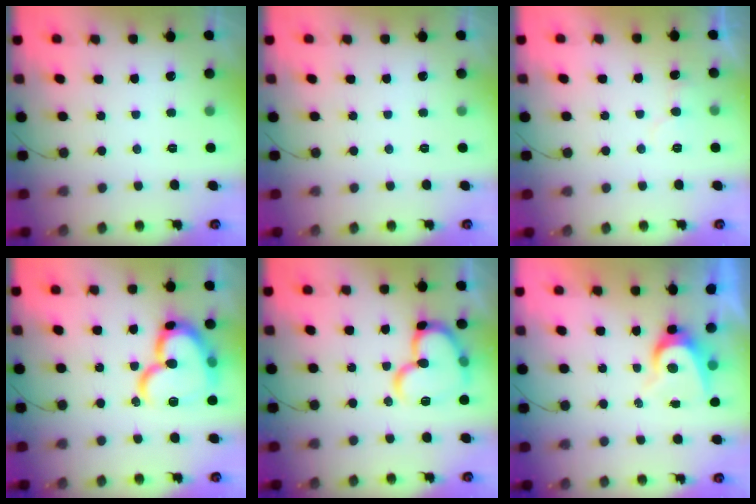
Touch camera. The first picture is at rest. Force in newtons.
{"total": 0.0}
{"total": 7.1, "press": 7.1, "slide": 0.5}
{"total": 21.0, "press": 20.9, "slide": 2.3}
{"total": 17.4, "press": 17.3, "slide": 2.1}
{"total": 6.4, "press": 6.4, "slide": 0.5}